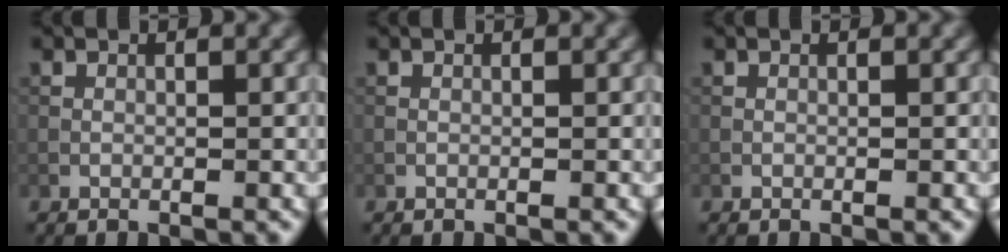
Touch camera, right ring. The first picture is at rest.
{"total": 0.0}
{"total": 0.0}